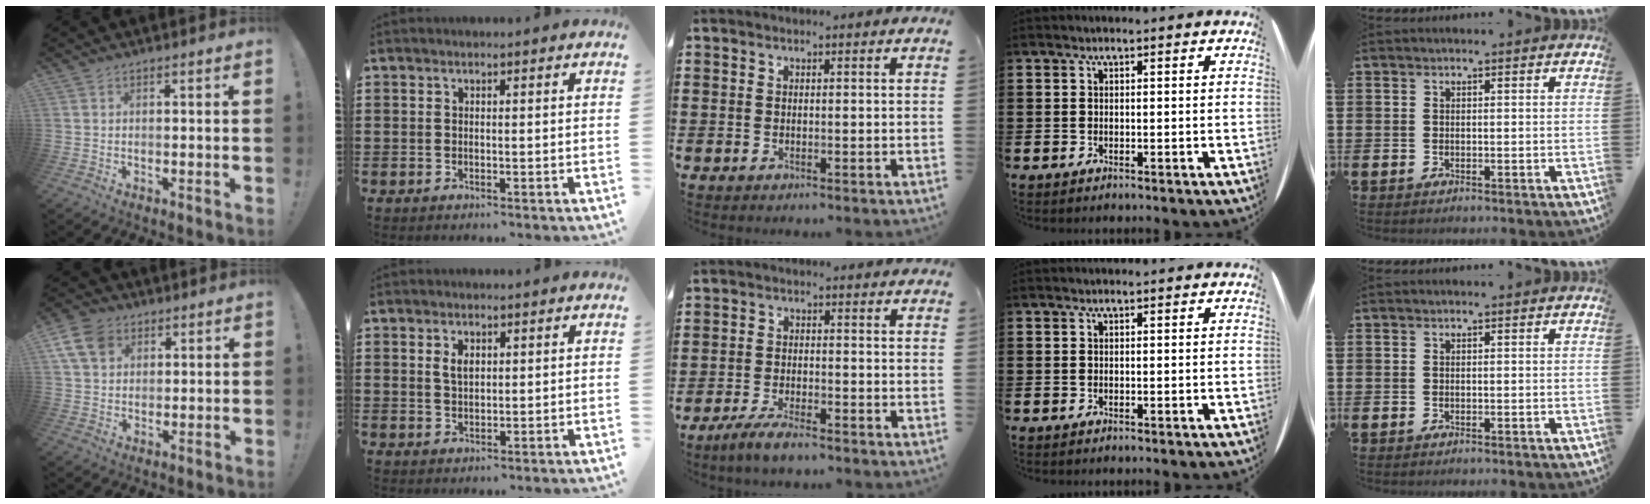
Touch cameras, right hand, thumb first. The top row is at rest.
{"thumb": {"total": 9.8, "force": [4.4, 7.1, 5.1], "torque": [-0.091, -0.010, 0.088]}, "index": {"total": 2.4, "force": [0.9, 1.3, 1.9], "torque": [-0.040, 0.005, 0.016]}, "middle": {"total": 4.3, "force": [-3.7, 0.6, 2.1], "torque": [-0.047, -0.005, -0.074]}}